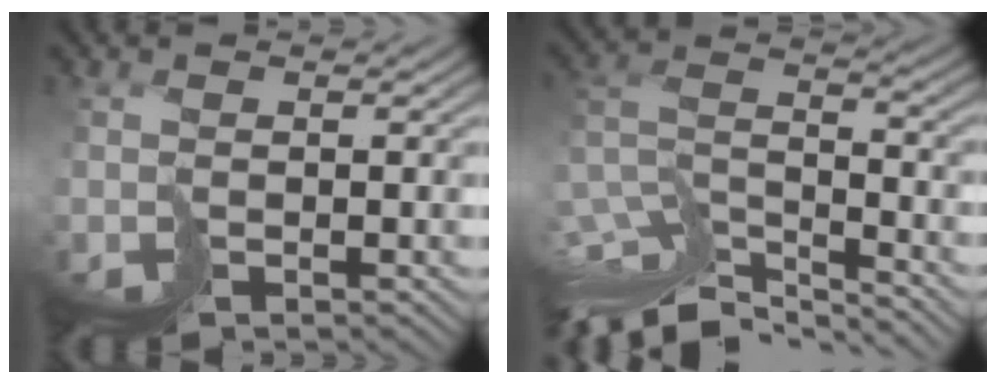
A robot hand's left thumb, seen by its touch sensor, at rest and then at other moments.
{"total": 12.0, "force": [-10.3, 2.9, 5.4], "torque": [-0.130, -0.003, -0.175]}